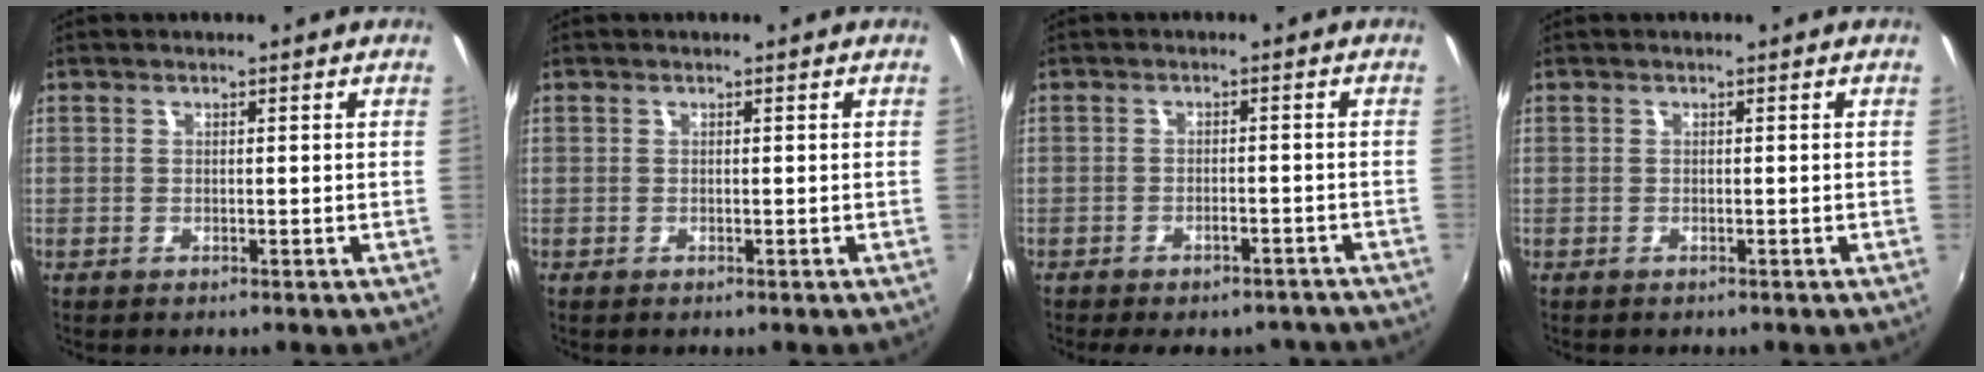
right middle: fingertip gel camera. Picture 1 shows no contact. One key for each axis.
{"total": 0.0}
{"total": 9.7, "fx": -8.2, "fy": 3.7, "fz": 3.6, "tx": -0.079, "ty": -0.004, "tz": -0.097}
{"total": 0.0}